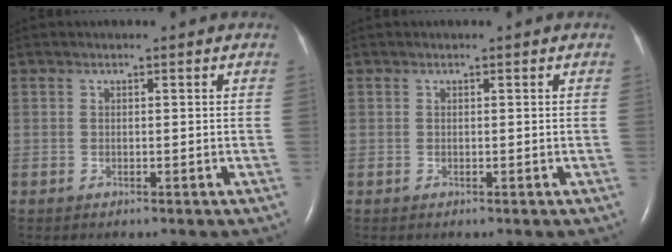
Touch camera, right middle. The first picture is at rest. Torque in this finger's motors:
{"motor_torque": [0.00, 0.00, -0.03, 0.00]}